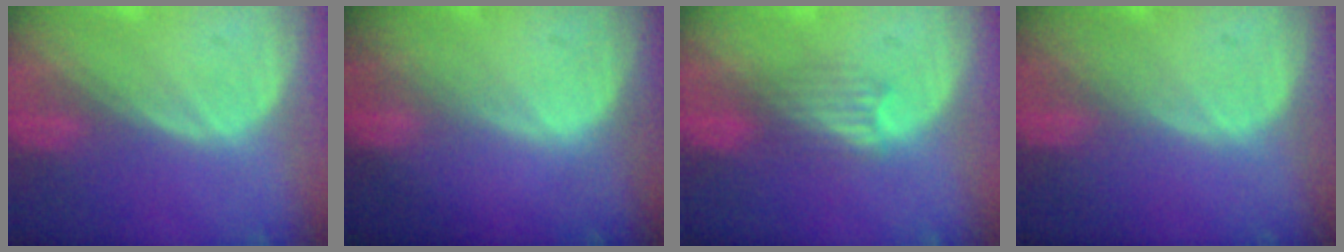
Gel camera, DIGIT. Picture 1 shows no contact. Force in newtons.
{"total": 0.0}
{"total": 3.3, "press": 2.9, "slide": 1.5}
{"total": 0.0}